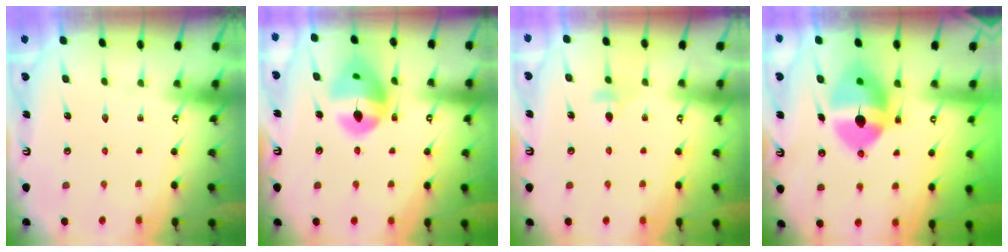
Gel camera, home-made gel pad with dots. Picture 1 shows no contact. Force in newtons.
{"total": 14.4, "press": 14.3, "slide": 1.8}
{"total": 4.5, "press": 4.4, "slide": 0.7}
{"total": 13.7, "press": 13.5, "slide": 2.3}